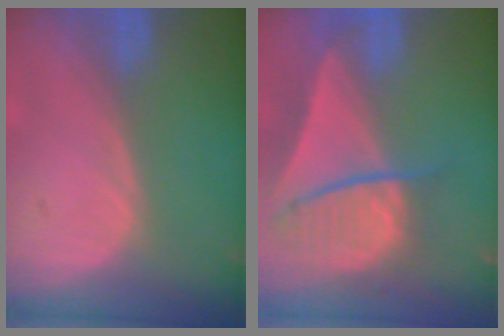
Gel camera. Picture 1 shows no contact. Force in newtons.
{"total": 9.4, "press": 8.1, "slide": 4.7}